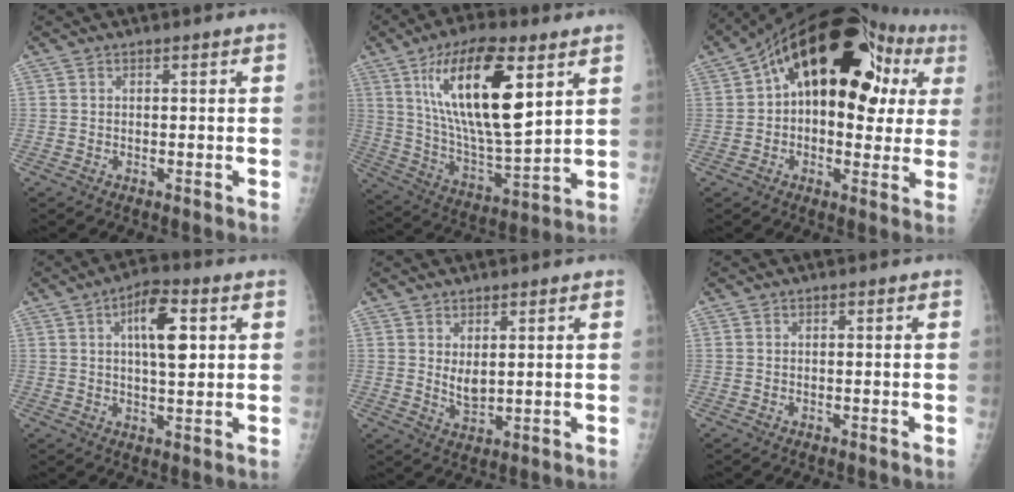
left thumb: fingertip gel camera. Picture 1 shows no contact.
{"total": 22.1, "force": [8.7, 7.4, 18.9], "torque": [-0.326, -0.040, 0.156]}
{"total": 24.3, "force": [6.8, 13.2, 19.3], "torque": [-0.248, 0.049, 0.095]}
{"total": 9.5, "force": [2.9, 3.5, 8.3], "torque": [-0.118, 0.000, 0.043]}
{"total": 3.8, "force": [1.4, 2.1, 2.8], "torque": [-0.041, -0.018, 0.031]}
{"total": 0.0}